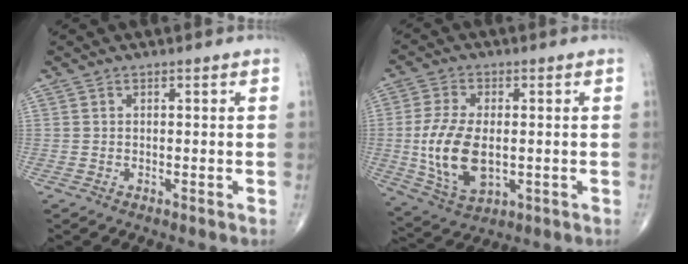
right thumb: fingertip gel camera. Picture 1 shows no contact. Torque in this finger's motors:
{"motor_torque": [-0.51, 0.79, 0.93, 0.78, 0.33]}